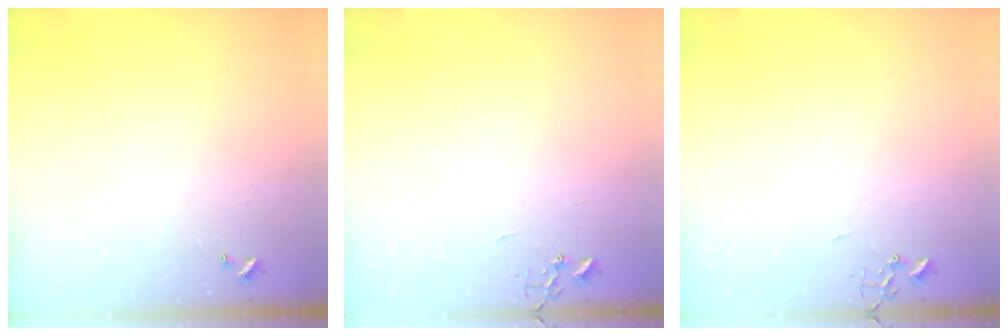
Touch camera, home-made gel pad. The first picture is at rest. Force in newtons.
{"total": 0.0}
{"total": 0.0}